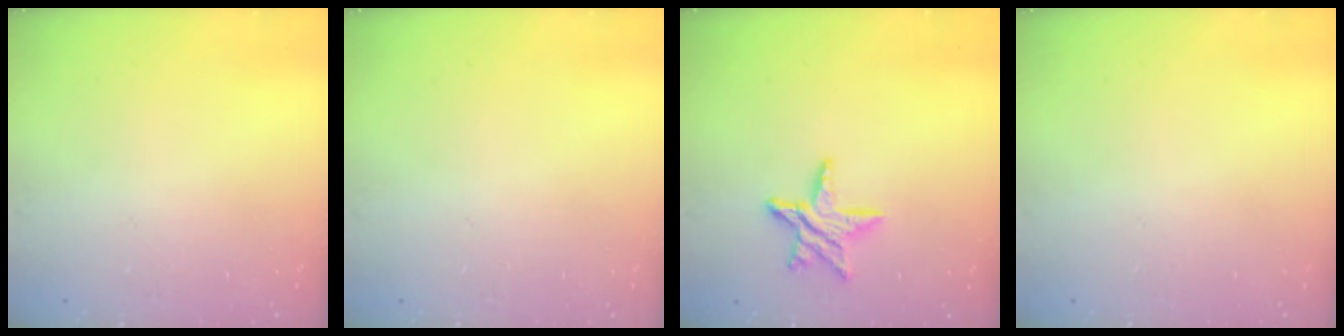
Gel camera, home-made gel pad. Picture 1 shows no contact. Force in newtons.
{"total": 0.0}
{"total": 8.9, "press": 8.9, "slide": 0.7}
{"total": 0.0}